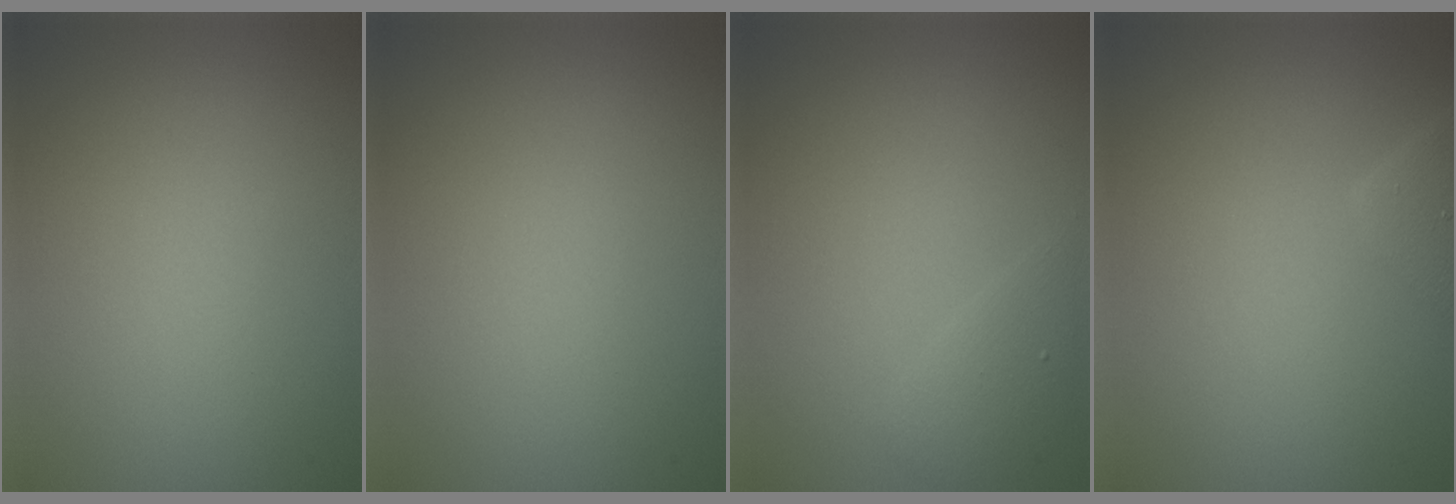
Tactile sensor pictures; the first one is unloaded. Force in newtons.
{"total": 0.0}
{"total": 1.5, "press": 1.5, "slide": 0.1}
{"total": 2.1, "press": 2.1, "slide": 0.1}